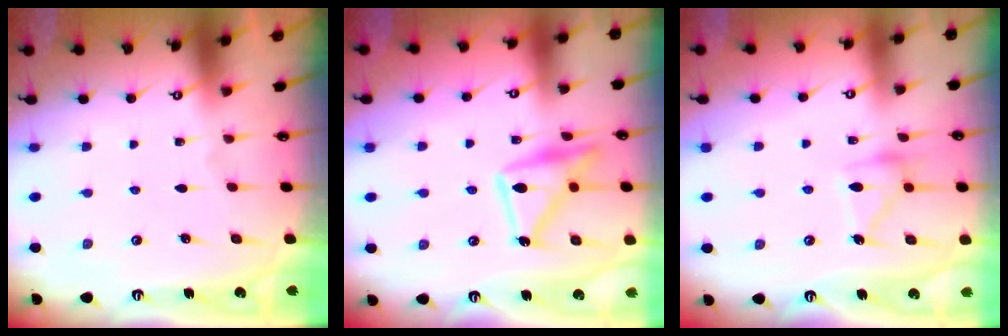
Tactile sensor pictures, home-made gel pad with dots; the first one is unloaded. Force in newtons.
{"total": 15.2, "press": 15.2, "slide": 0.7}
{"total": 14.3, "press": 14.2, "slide": 0.8}